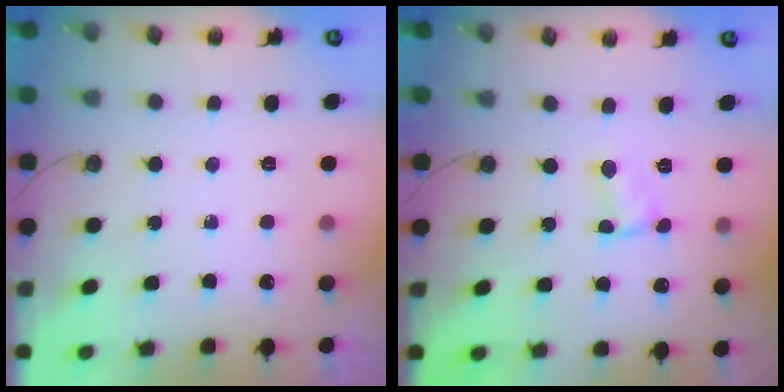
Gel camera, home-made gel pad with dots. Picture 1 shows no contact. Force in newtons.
{"total": 1.7, "press": 1.6, "slide": 0.2}